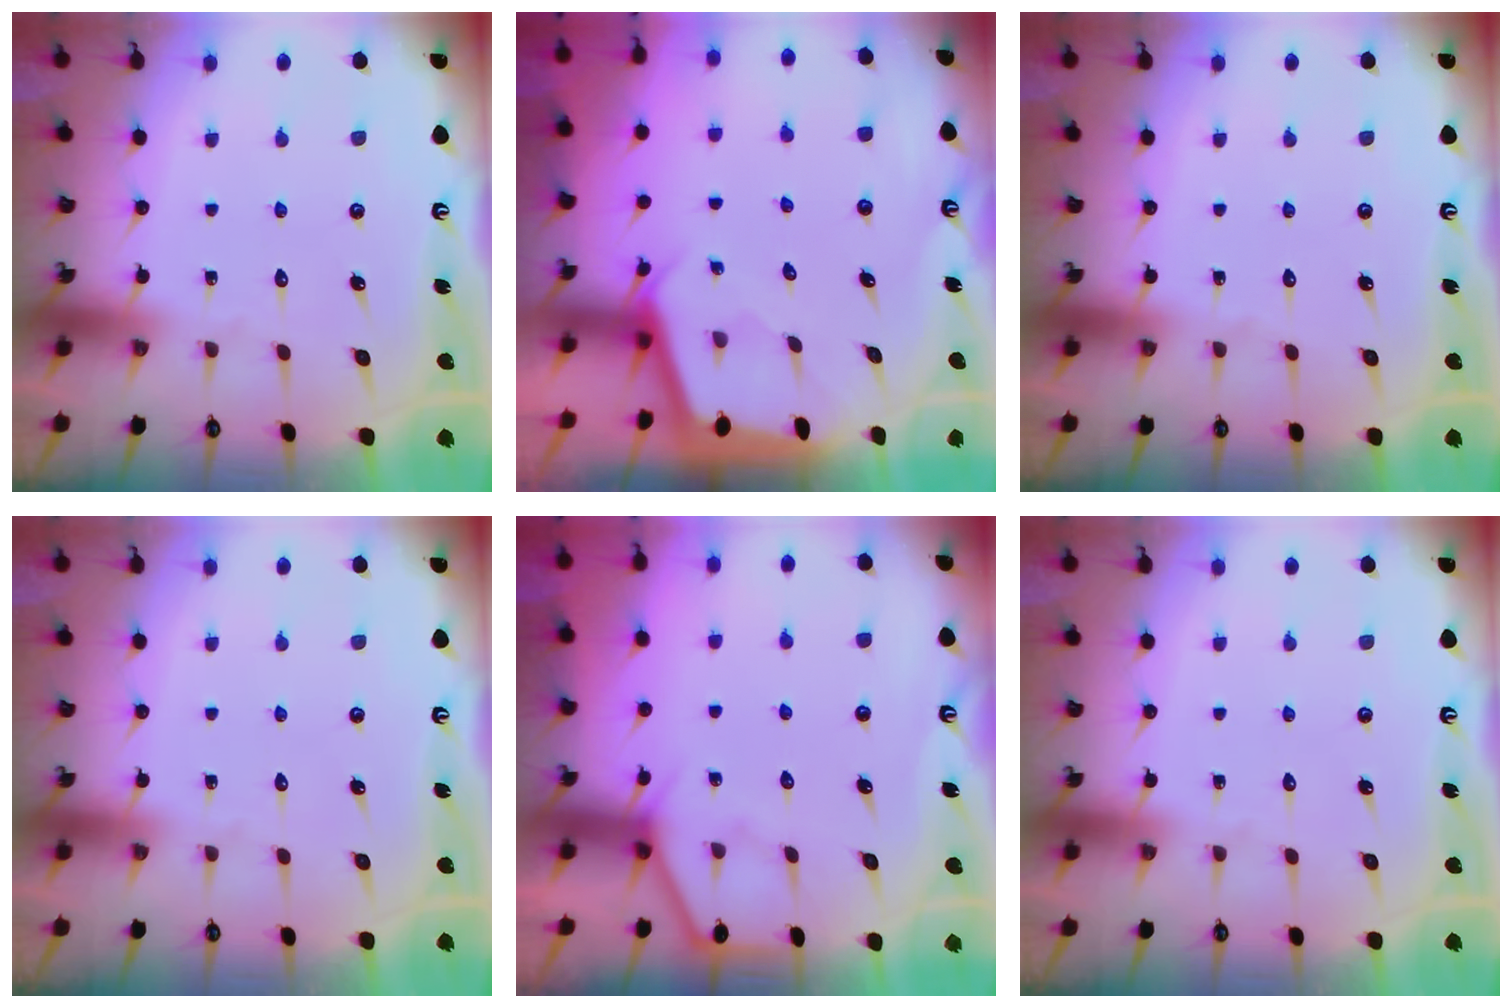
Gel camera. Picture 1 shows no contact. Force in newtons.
{"total": 2.1, "press": 2.1, "slide": 0.2}
{"total": 0.0}
{"total": 0.0}
{"total": 4.1, "press": 4.0, "slide": 0.5}
{"total": 0.0}